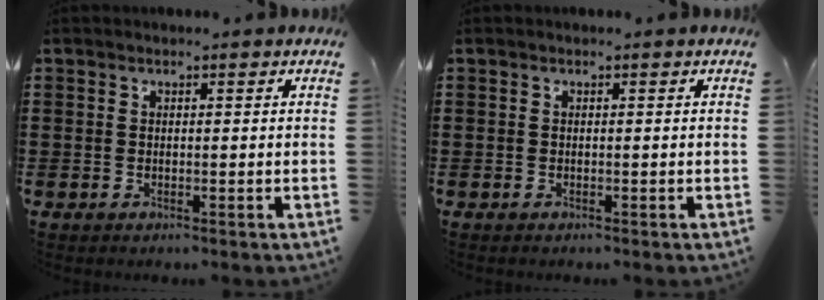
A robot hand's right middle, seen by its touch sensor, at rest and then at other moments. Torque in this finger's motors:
{"motor_torque": [1.02, 0.28, 0.03, 0.01]}